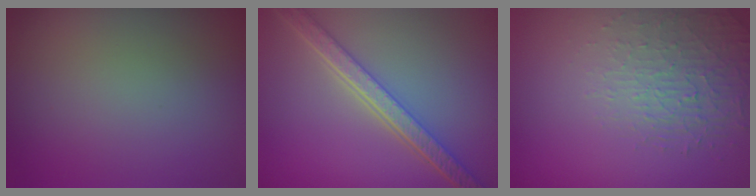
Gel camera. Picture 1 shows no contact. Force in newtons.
{"total": 5.6, "press": 4.4, "slide": 3.5}
{"total": 1.9, "press": 1.4, "slide": 1.3}